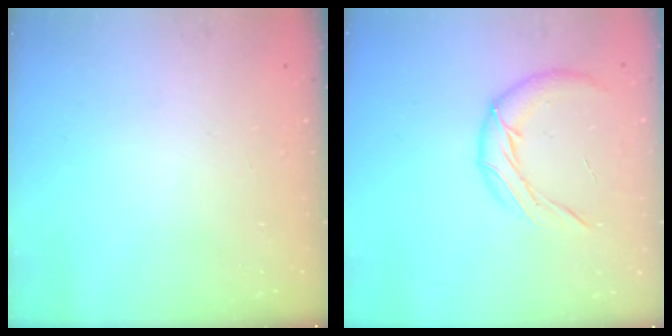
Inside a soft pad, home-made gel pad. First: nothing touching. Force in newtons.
{"total": 10.3, "press": 10.2, "slide": 1.2}